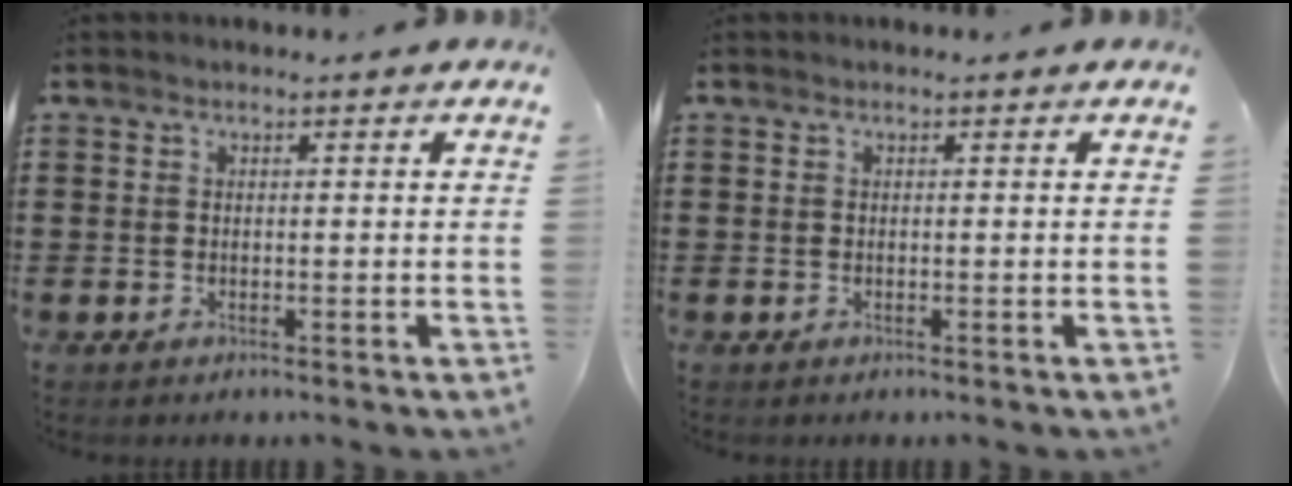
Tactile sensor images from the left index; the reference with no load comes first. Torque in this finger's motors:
{"motor_torque": [-0.03, -0.03, 0.00, 0.00]}